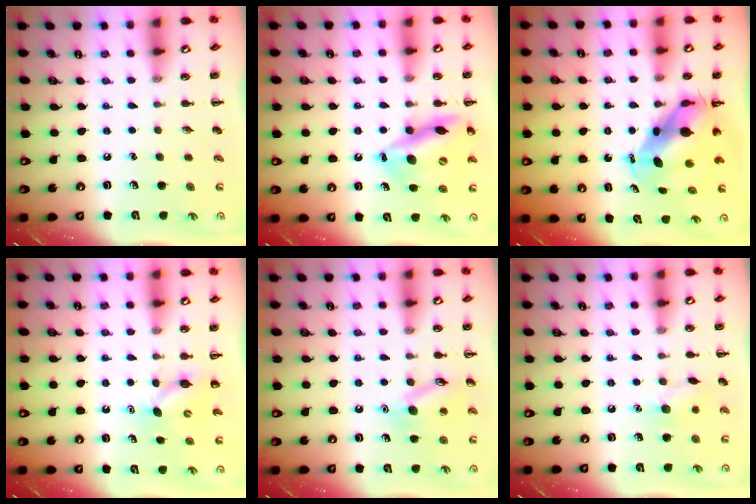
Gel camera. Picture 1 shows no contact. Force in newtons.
{"total": 16.0, "press": 15.7, "slide": 3.1}
{"total": 7.5, "press": 7.2, "slide": 2.2}
{"total": 4.6, "press": 4.6, "slide": 0.7}
{"total": 11.1, "press": 11.1, "slide": 0.9}
{"total": 7.2, "press": 7.1, "slide": 1.4}